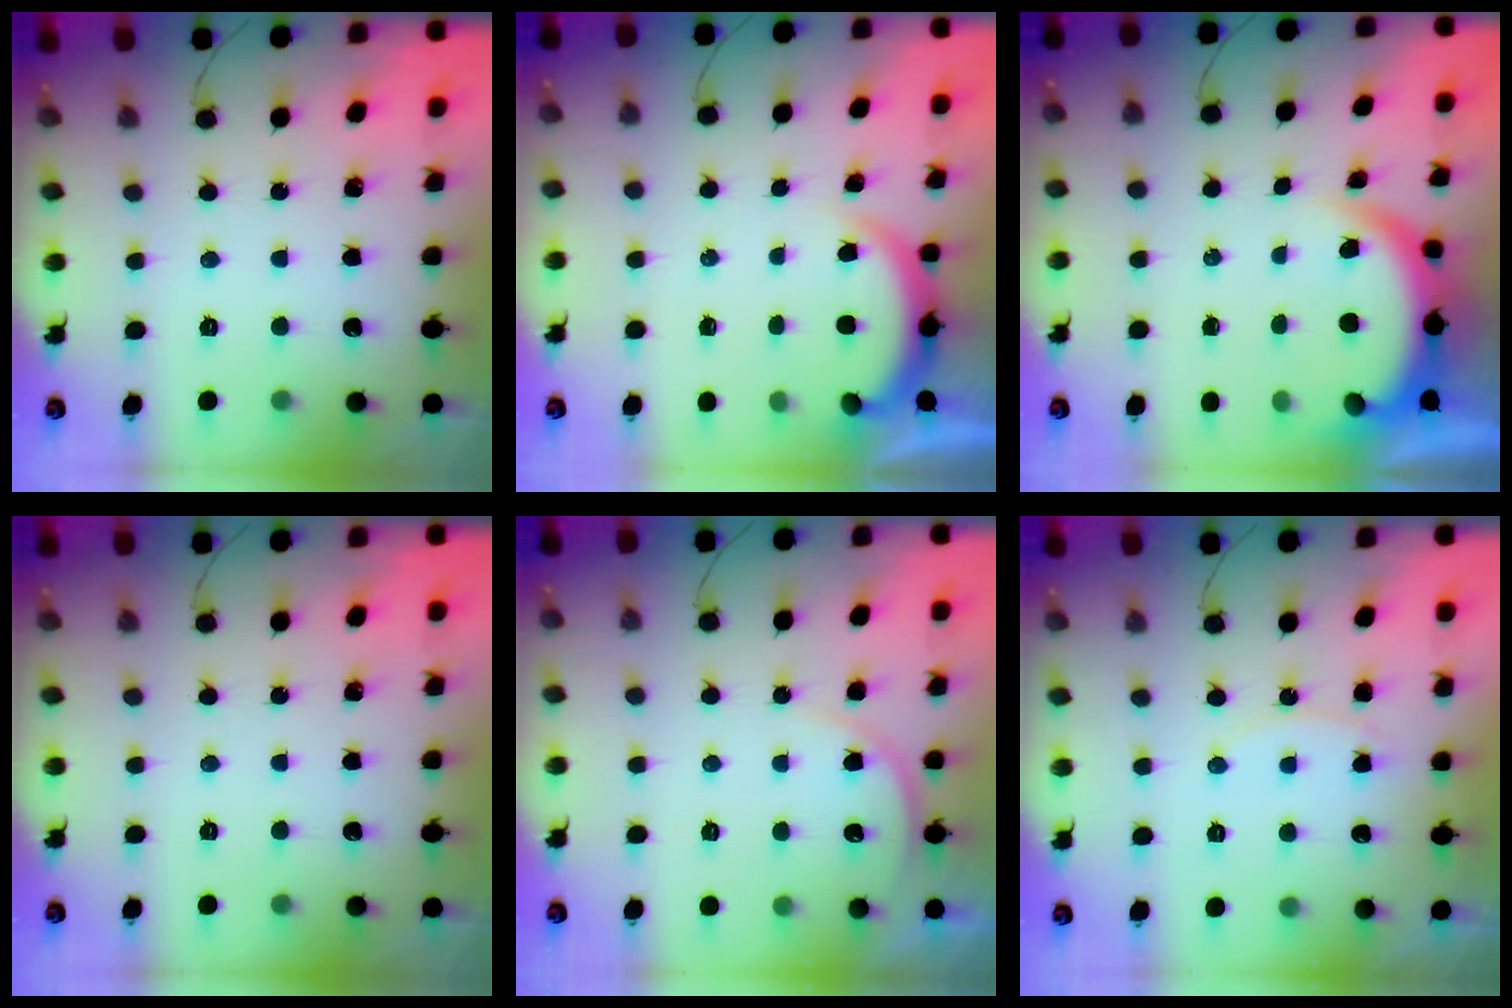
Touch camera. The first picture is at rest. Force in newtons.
{"total": 1.8, "press": 1.8, "slide": 0.5}
{"total": 5.1, "press": 5.1, "slide": 0.2}
{"total": 0.0}
{"total": 4.7, "press": 4.6, "slide": 0.6}
{"total": 7.3, "press": 7.3, "slide": 0.3}